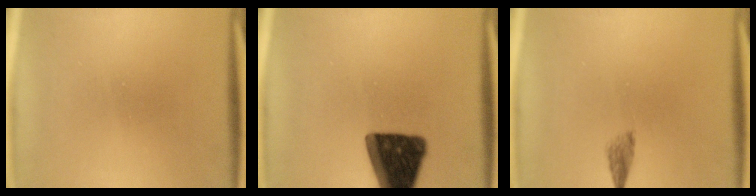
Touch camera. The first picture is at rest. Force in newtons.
{"total": 16.9}
{"total": 3.0}